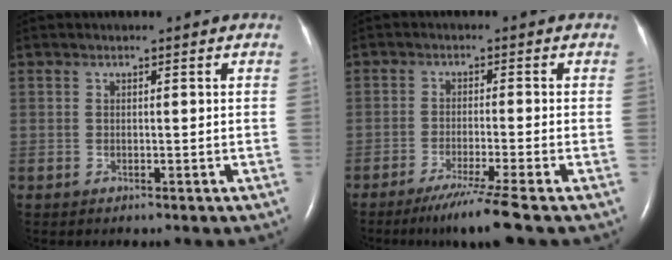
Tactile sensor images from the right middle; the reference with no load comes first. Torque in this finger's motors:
{"motor_torque": [0.86, -0.67, 0.11, 0.06]}